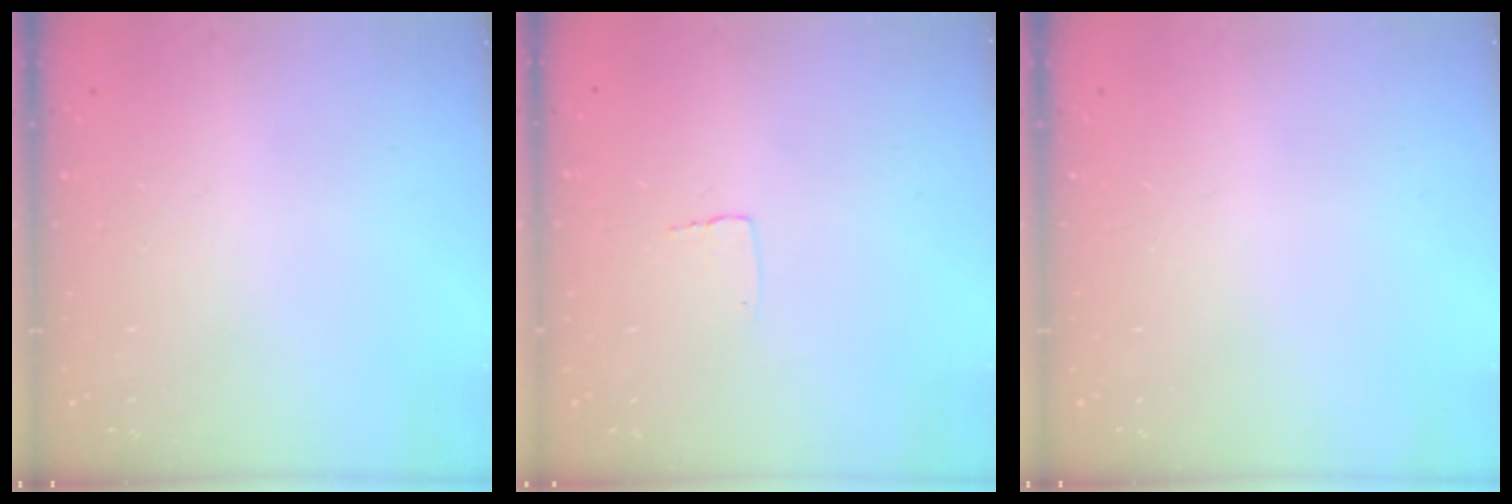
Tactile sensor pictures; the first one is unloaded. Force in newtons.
{"total": 2.7, "press": 2.7, "slide": 0.1}
{"total": 0.0}